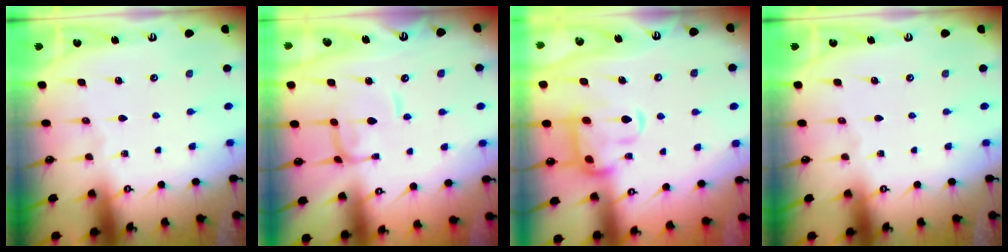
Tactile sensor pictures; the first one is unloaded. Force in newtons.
{"total": 1.0, "press": 0.9, "slide": 0.4}
{"total": 5.6, "press": 5.4, "slide": 1.5}
{"total": 0.0}